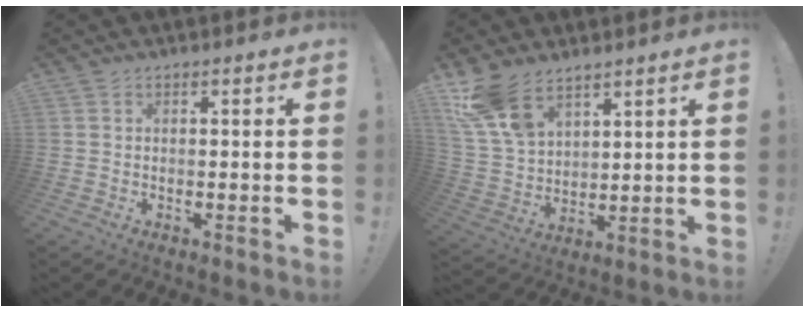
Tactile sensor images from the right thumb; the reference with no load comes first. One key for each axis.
{"total": 13.4, "fx": 9.5, "fy": 7.0, "fz": 6.4, "tx": -0.139, "ty": -0.049, "tz": 0.185}